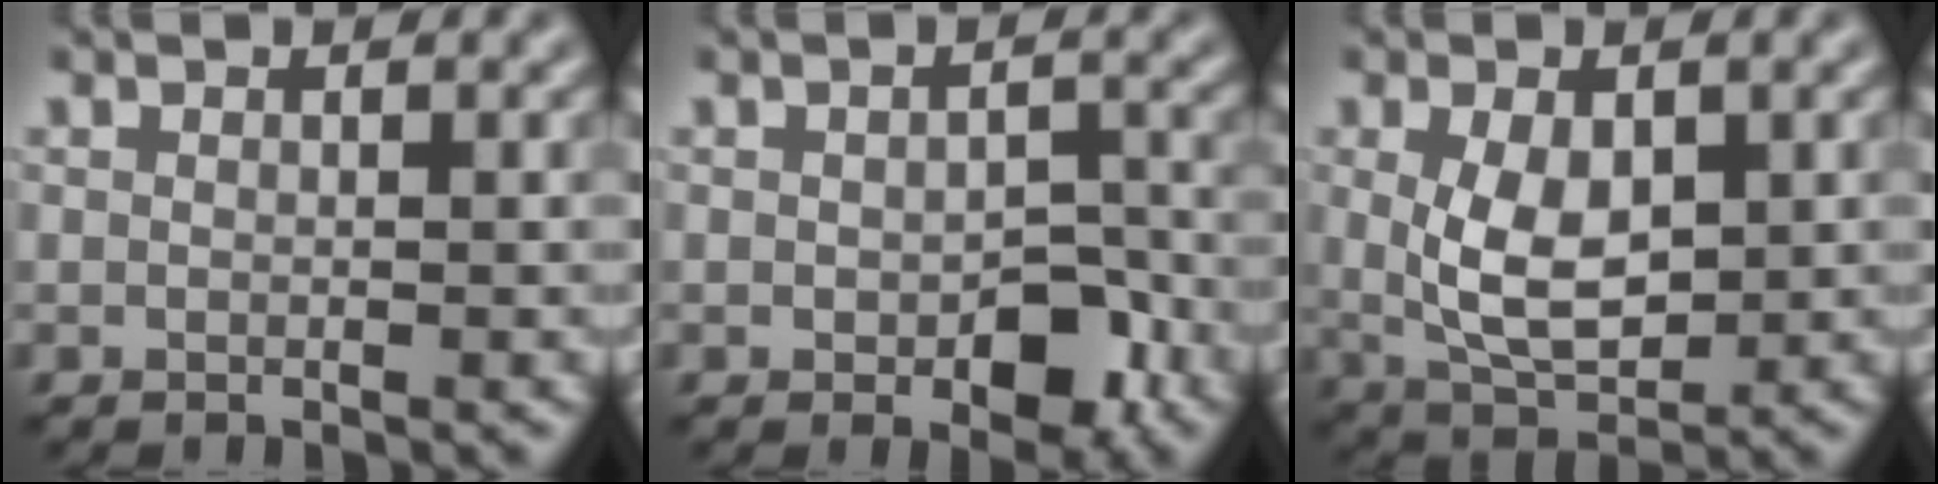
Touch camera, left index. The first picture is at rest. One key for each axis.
{"total": 3.9, "fx": -1.0, "fy": 2.1, "fz": 3.2, "tx": -0.044, "ty": -0.006, "tz": -0.010}
{"total": 4.8, "fx": 0.6, "fy": 2.5, "fz": 4.0, "tx": -0.087, "ty": -0.002, "tz": 0.019}